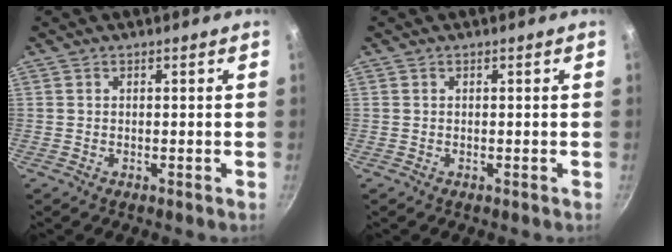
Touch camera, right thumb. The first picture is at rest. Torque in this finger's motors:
{"motor_torque": [-0.04, -0.05, 0.12, 0.03, 0.02]}